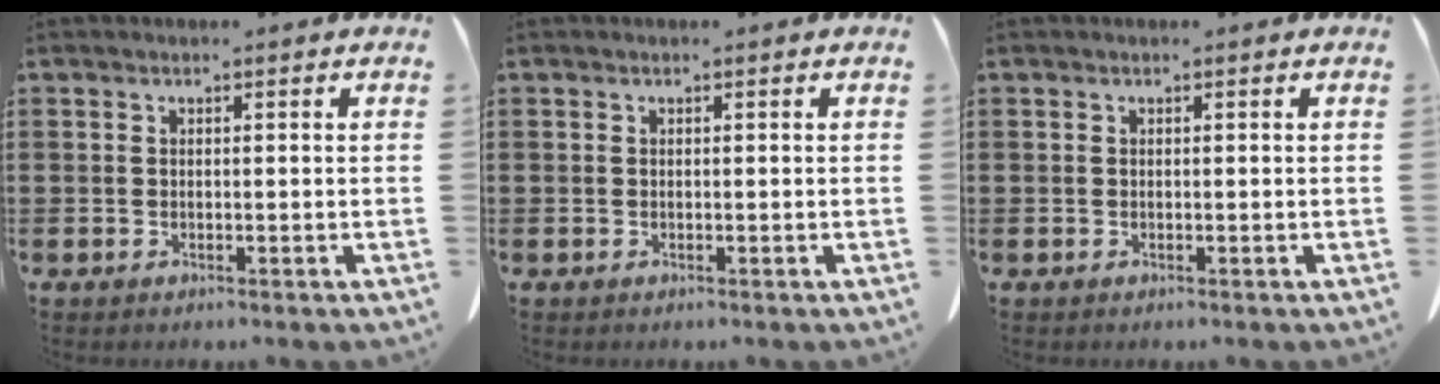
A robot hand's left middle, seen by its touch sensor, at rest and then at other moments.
{"total": 0.0}
{"total": 0.0}